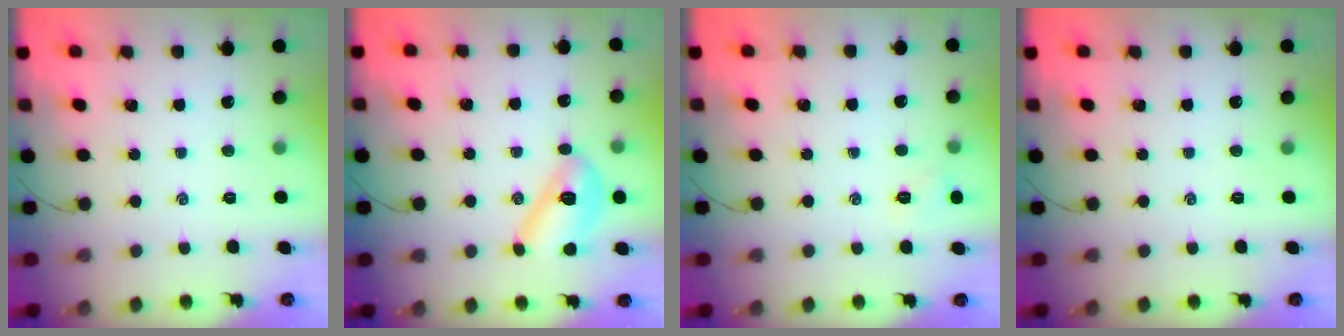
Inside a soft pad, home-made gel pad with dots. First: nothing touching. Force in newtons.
{"total": 10.5, "press": 10.5, "slide": 0.3}
{"total": 5.6, "press": 5.4, "slide": 1.6}
{"total": 0.0}